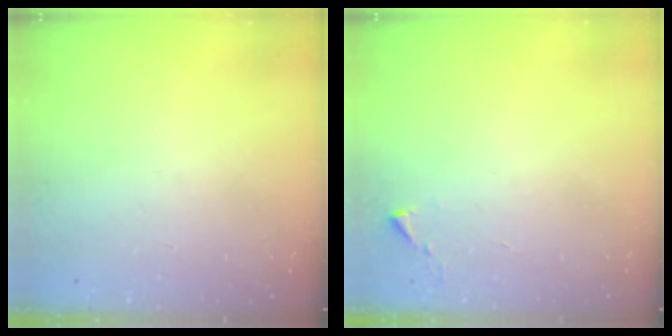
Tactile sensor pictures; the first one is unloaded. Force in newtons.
{"total": 1.1, "press": 1.1, "slide": 0.1}